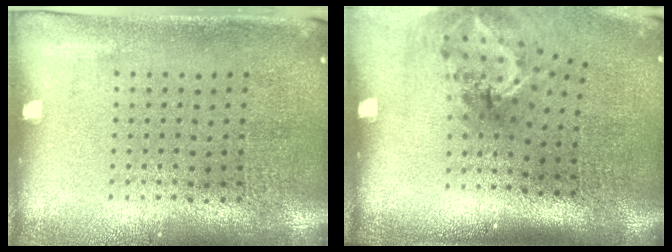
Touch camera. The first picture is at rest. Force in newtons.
{"total": 1.9, "press": 1.3, "slide": 1.4}